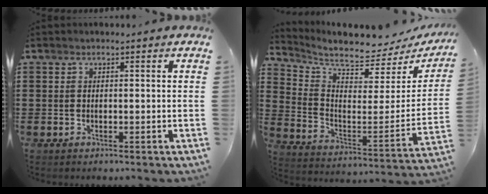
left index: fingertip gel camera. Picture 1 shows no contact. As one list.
[{"total": 6.8, "force": [6.3, 0.8, 2.4], "torque": [-0.073, -0.066, 0.104]}]